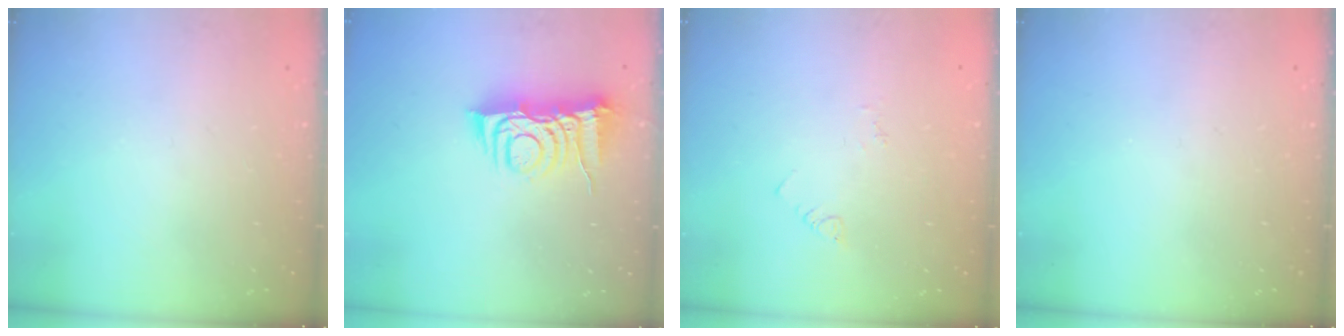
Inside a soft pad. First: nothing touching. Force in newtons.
{"total": 8.9, "press": 8.9, "slide": 1.1}
{"total": 2.5, "press": 2.5, "slide": 0.4}
{"total": 0.0}